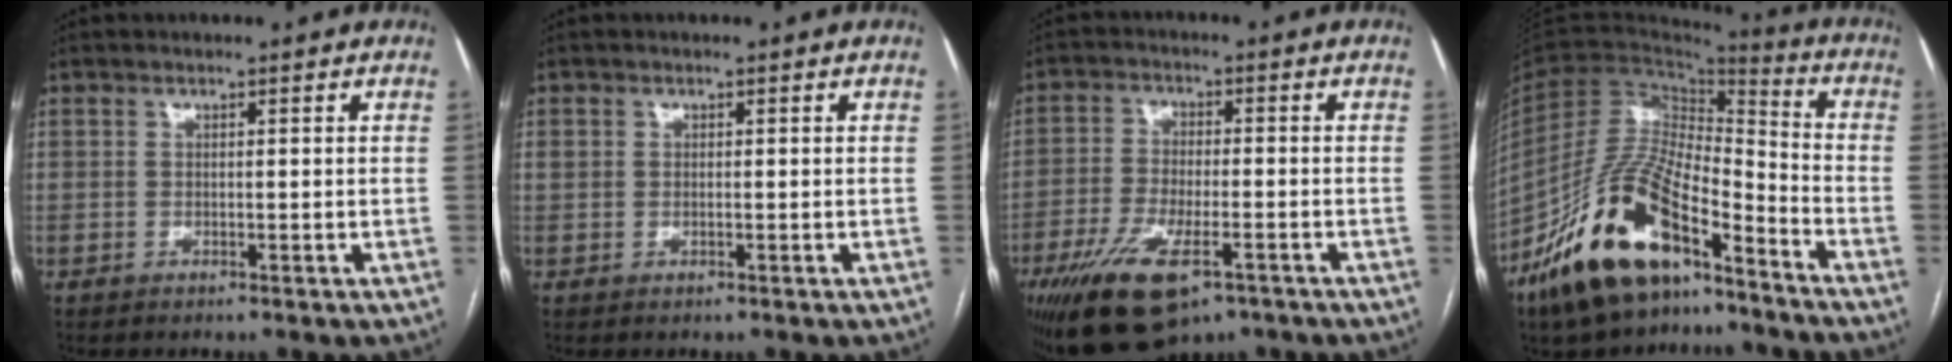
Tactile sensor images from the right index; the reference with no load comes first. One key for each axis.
{"total": 1.0, "fx": 0.2, "fy": 0.8, "fz": 0.5, "tx": -0.015, "ty": 0.008, "tz": 0.006}
{"total": 12.7, "fx": -7.4, "fy": 4.6, "fz": 9.3, "tx": -0.174, "ty": -0.016, "tz": -0.120}
{"total": 19.5, "fx": -13.3, "fy": 6.6, "fz": 12.6, "tx": -0.260, "ty": -0.004, "tz": -0.244}